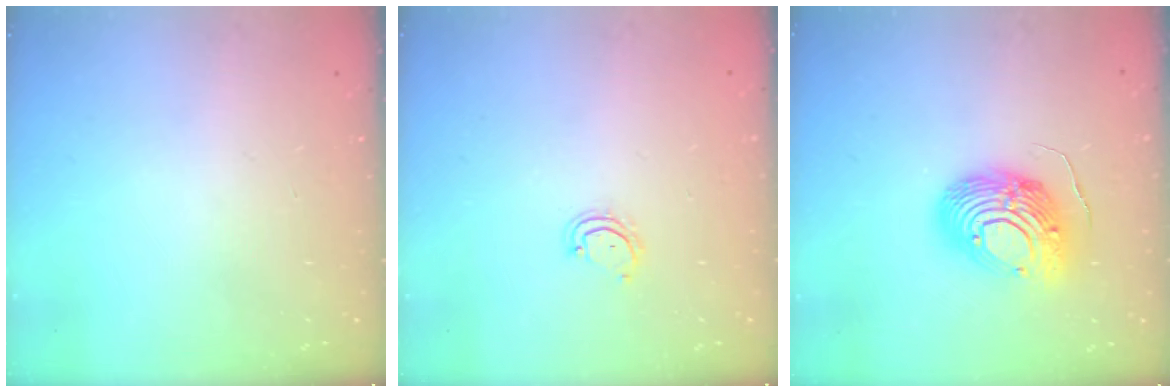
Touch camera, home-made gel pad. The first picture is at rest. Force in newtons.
{"total": 4.0, "press": 4.0, "slide": 0.3}
{"total": 13.7, "press": 13.7, "slide": 1.2}